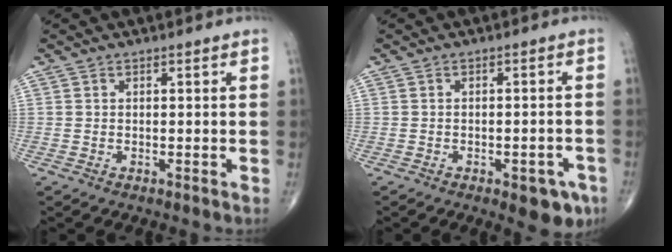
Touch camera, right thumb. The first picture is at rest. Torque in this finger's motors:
{"motor_torque": [0.99, 0.76, 0.48, -0.63, 0.03]}